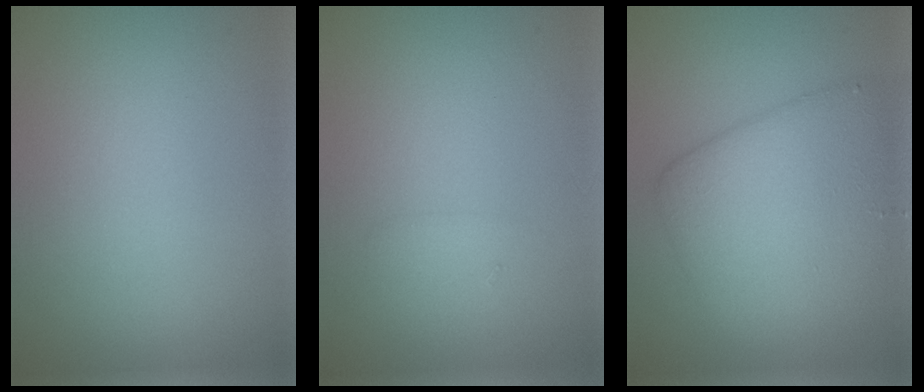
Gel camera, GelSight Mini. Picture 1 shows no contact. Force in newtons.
{"total": 1.0, "press": 1.0, "slide": 0.1}
{"total": 7.6, "press": 7.6, "slide": 0.2}